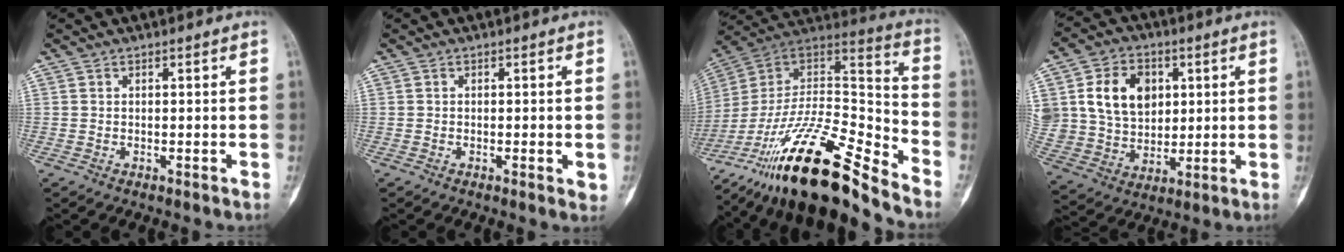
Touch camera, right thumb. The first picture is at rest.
{"total": 2.1, "force": [-0.4, 0.7, 1.9], "torque": [-0.026, -0.005, -0.004]}
{"total": 26.4, "force": [-19.6, 6.0, 16.6], "torque": [-0.282, 0.086, -0.343]}
{"total": 16.1, "force": [4.3, 12.5, 9.3], "torque": [-0.150, -0.002, 0.088]}